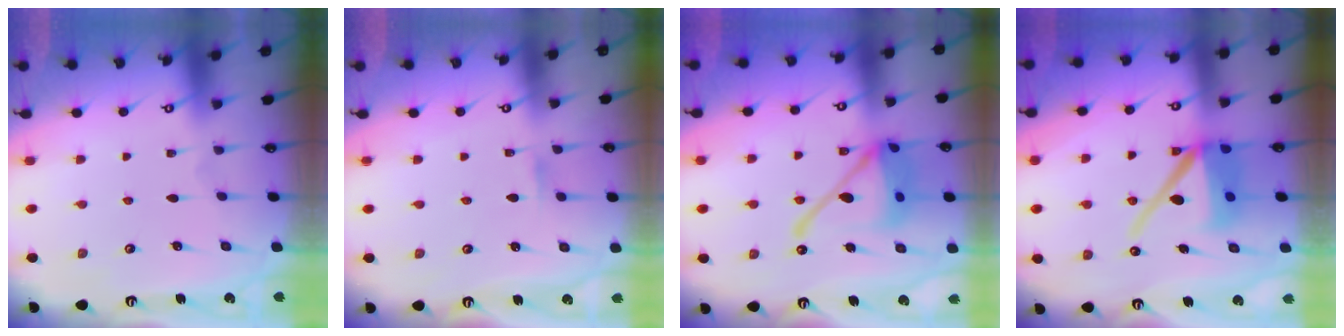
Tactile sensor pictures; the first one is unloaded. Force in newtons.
{"total": 1.3, "press": 1.3, "slide": 0.1}
{"total": 17.8, "press": 17.7, "slide": 2.0}
{"total": 11.9, "press": 11.8, "slide": 1.5}